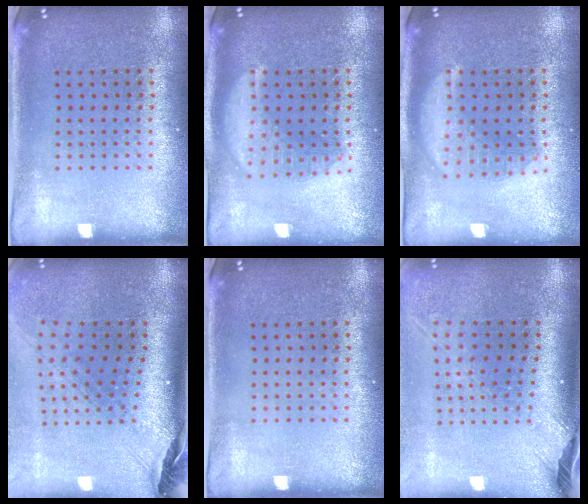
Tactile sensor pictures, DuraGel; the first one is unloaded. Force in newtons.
{"total": 3.0, "press": 3.0, "slide": 0.4}
{"total": 2.1, "press": 2.1, "slide": 0.1}
{"total": 2.9, "press": 2.0, "slide": 2.0}
{"total": 0.0}
{"total": 2.6, "press": 1.8, "slide": 1.8}